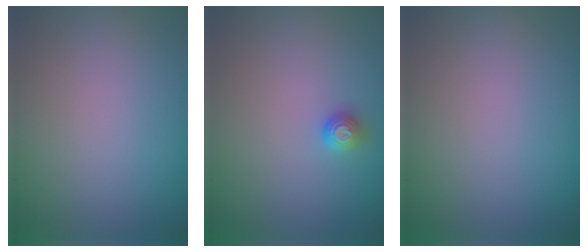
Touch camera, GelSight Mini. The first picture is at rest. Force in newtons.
{"total": 1.1, "press": 1.1, "slide": 0.4}
{"total": 0.0}